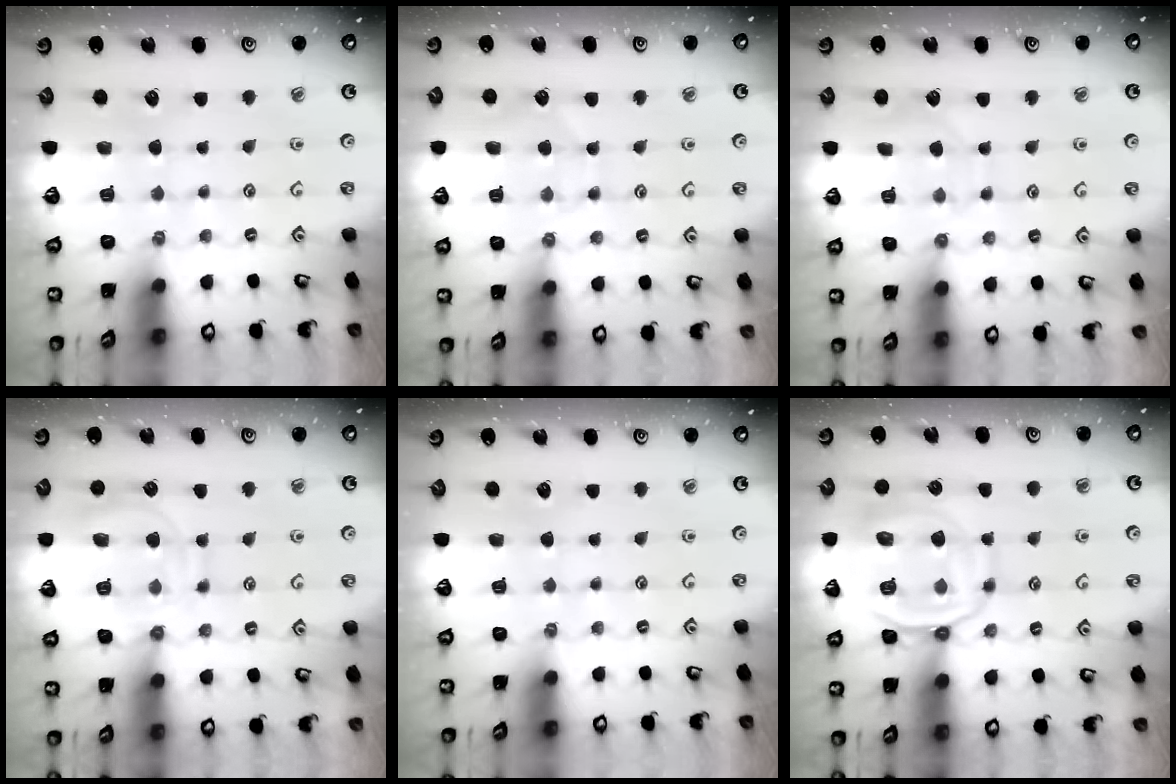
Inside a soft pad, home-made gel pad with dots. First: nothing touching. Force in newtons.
{"total": 5.5, "press": 5.5, "slide": 0.5}
{"total": 5.7, "press": 5.7, "slide": 0.4}
{"total": 13.1, "press": 13.1, "slide": 1.1}
{"total": 0.0}
{"total": 14.0, "press": 14.0, "slide": 1.3}